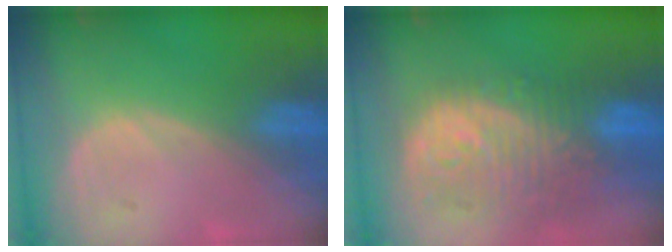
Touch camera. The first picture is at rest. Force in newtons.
{"total": 12.2, "press": 10.9, "slide": 5.5}